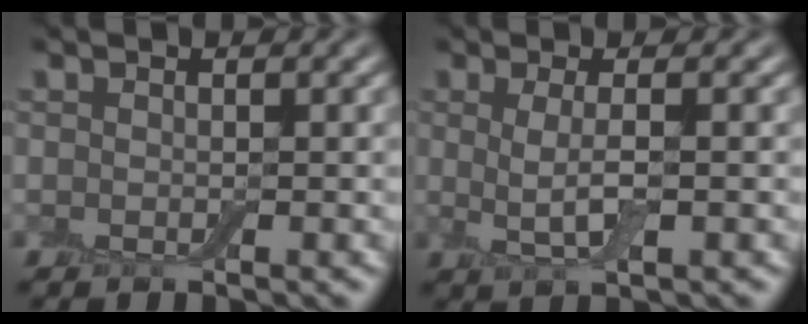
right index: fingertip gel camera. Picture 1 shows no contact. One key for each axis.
{"total": 2.6, "fx": 0.1, "fy": 0.6, "fz": 2.5, "tx": -0.055, "ty": -0.009, "tz": 0.002}